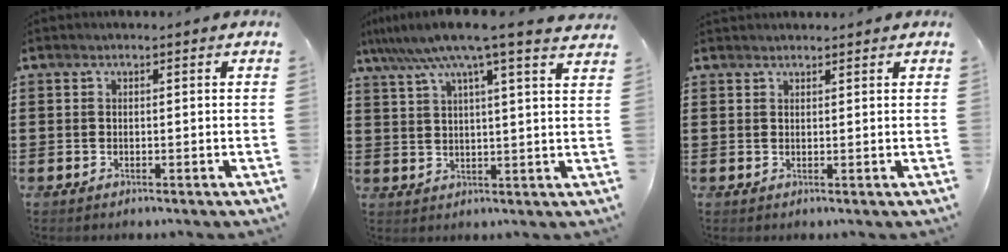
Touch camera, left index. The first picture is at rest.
{"total": 8.4, "force": [6.4, -0.1, 5.4], "torque": [-0.125, -0.024, 0.109]}
{"total": 1.1, "force": [1.1, 0.1, 0.1], "torque": [-0.003, -0.001, 0.021]}